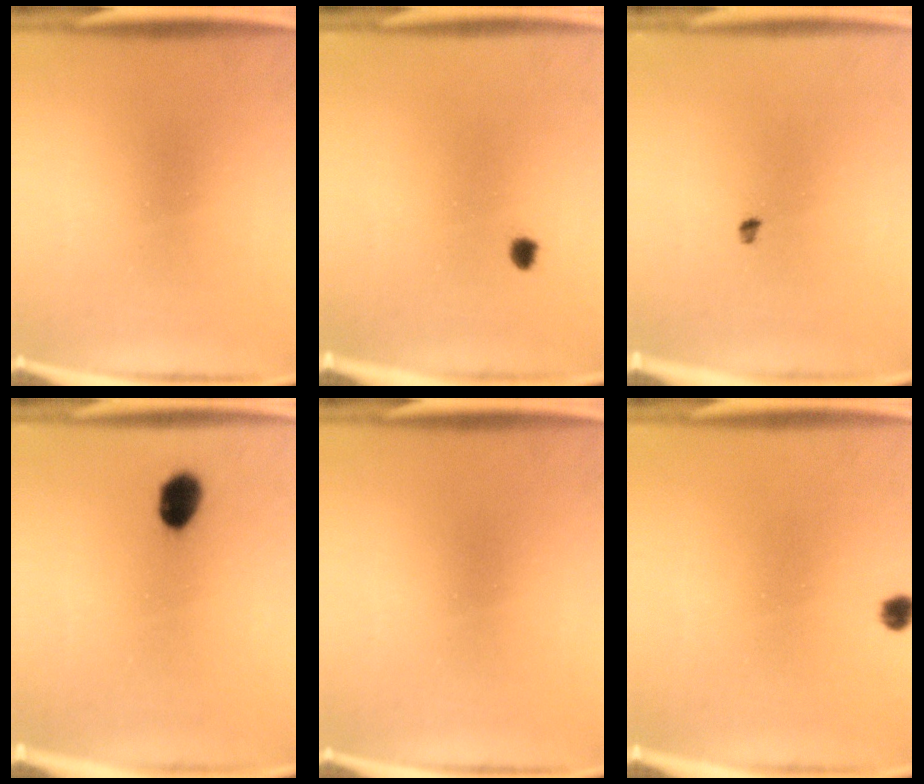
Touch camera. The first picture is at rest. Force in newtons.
{"total": 1.3}
{"total": 1.1}
{"total": 5.1}
{"total": 0.0}
{"total": 1.8}